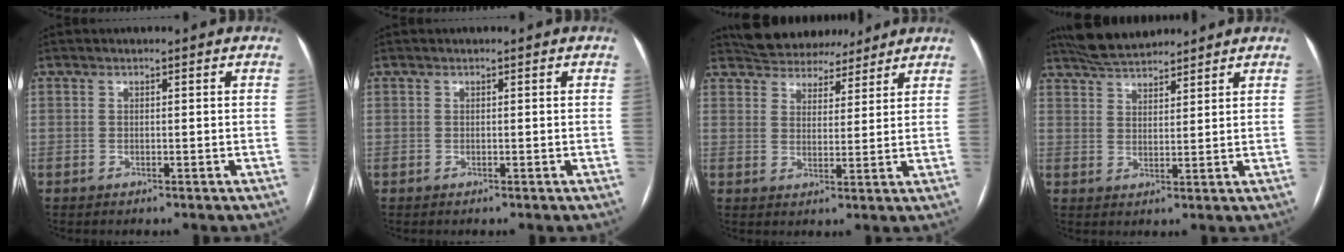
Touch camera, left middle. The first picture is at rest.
{"total": 0.0}
{"total": 10.4, "force": [9.4, 4.0, 2.3], "torque": [-0.028, 0.016, 0.136]}
{"total": 7.6, "force": [7.1, 1.5, 2.4], "torque": [-0.047, 0.024, 0.128]}